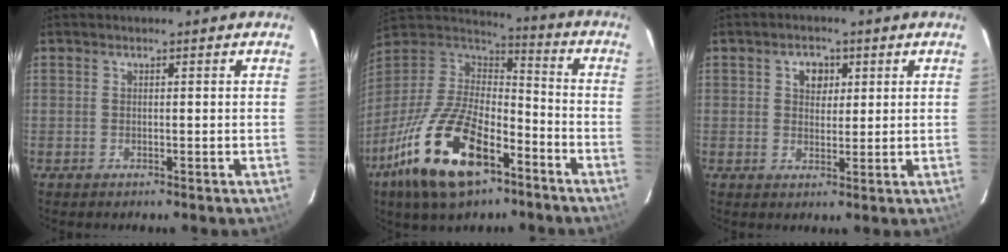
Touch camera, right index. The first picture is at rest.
{"total": 24.0, "force": [-13.1, 10.9, 16.9], "torque": [-0.347, -0.034, -0.231]}
{"total": 3.7, "force": [1.3, 3.0, 1.8], "torque": [-0.022, 0.010, 0.023]}